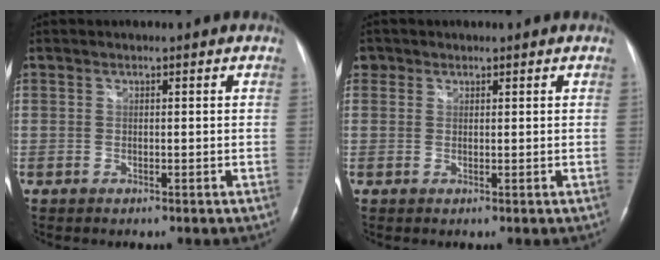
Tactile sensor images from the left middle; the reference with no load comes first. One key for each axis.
{"total": 1.9, "fx": 1.0, "fy": 1.6, "fz": 0.2, "tx": 0.003, "ty": 0.005, "tz": 0.015}